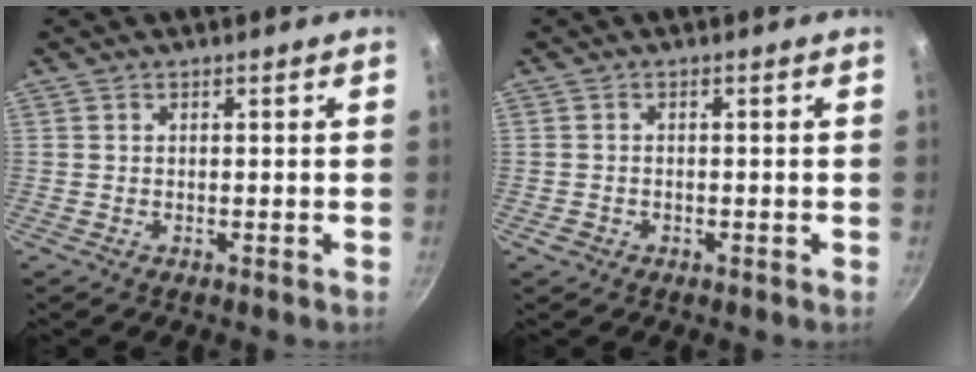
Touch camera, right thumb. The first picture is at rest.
{"total": 1.4, "force": [-0.7, 1.1, 0.5], "torque": [-0.012, 0.004, -0.009]}